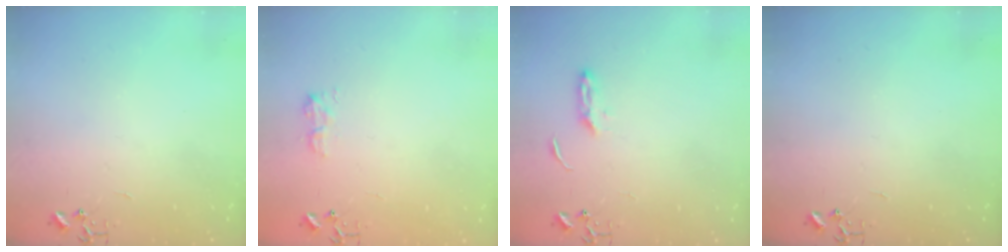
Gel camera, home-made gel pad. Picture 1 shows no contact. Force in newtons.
{"total": 8.8, "press": 8.7, "slide": 0.4}
{"total": 3.1, "press": 3.0, "slide": 0.4}
{"total": 0.0}